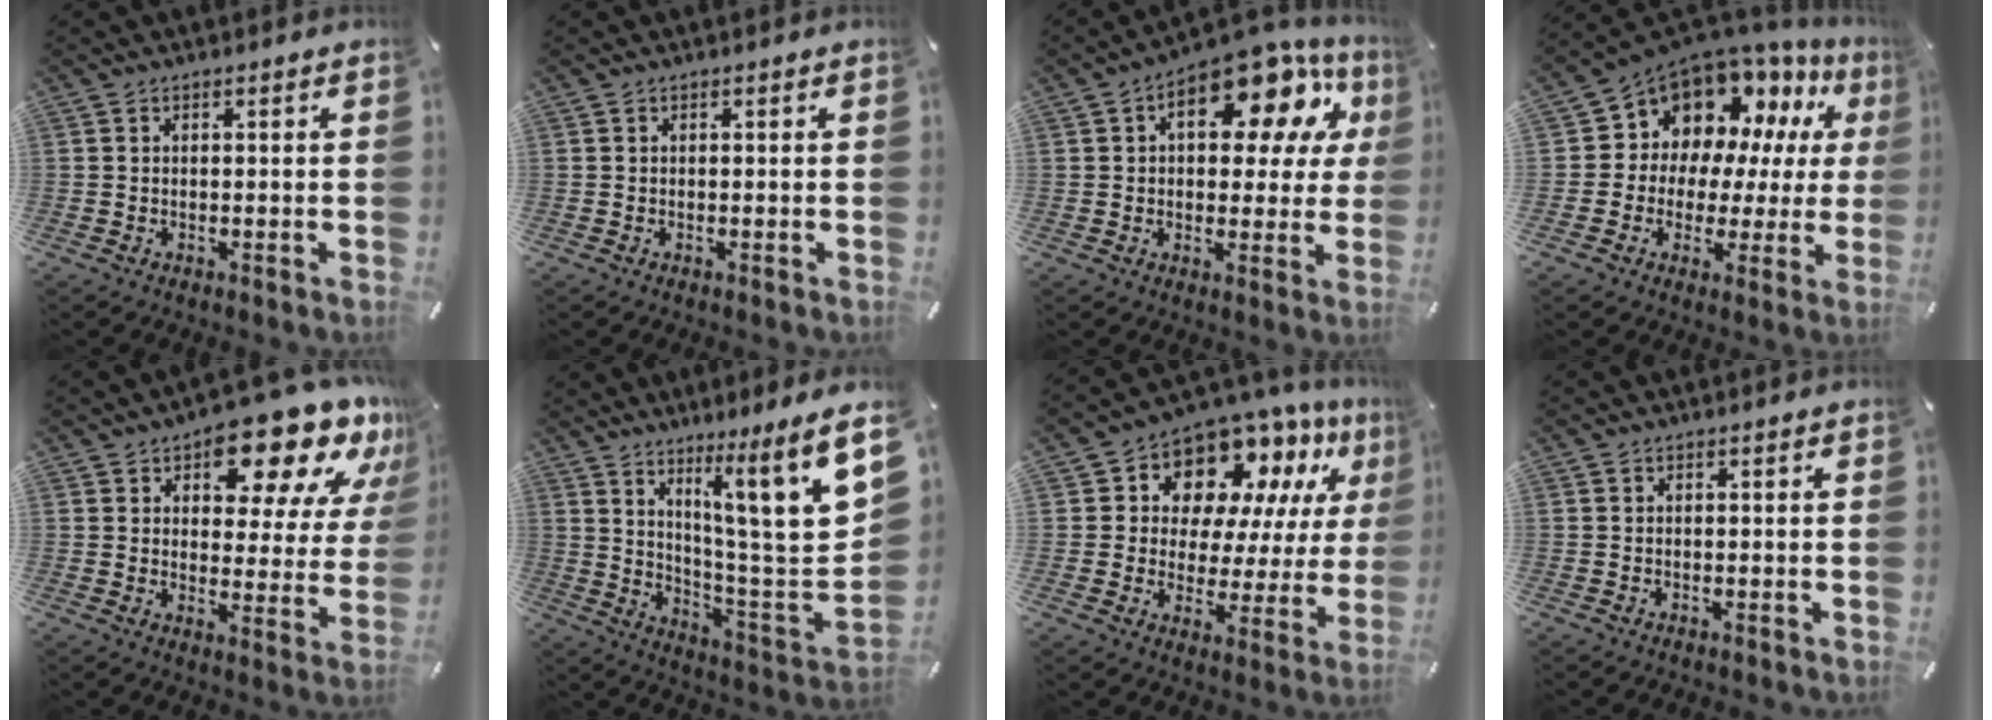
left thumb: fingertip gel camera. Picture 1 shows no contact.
{"total": 0.0}
{"total": 16.3, "force": [7.2, 8.1, 12.2], "torque": [-0.168, -0.041, 0.116]}
{"total": 12.1, "force": [8.3, 8.4, 2.7], "torque": [-0.066, -0.079, 0.161]}
{"total": 17.3, "force": [12.3, 7.6, 9.5], "torque": [-0.121, -0.088, 0.203]}
{"total": 17.3, "force": [9.4, 1.1, 14.5], "torque": [-0.216, -0.086, 0.130]}
{"total": 12.9, "force": [9.5, 7.7, 4.1], "torque": [-0.081, -0.081, 0.172]}
{"total": 0.0}